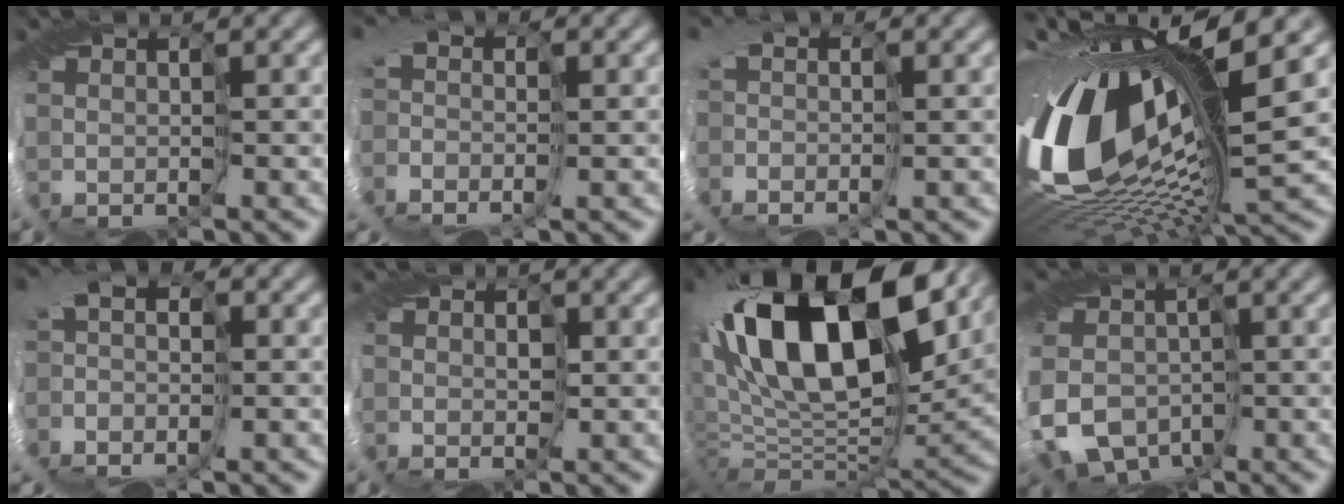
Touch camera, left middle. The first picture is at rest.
{"total": 4.9, "force": [-1.2, 3.6, 3.1], "torque": [-0.041, 0.010, -0.037]}
{"total": 2.7, "force": [-0.7, 1.6, 2.1], "torque": [-0.034, 0.008, -0.017]}
{"total": 17.2, "force": [1.2, 7.6, 15.4], "torque": [-0.320, -0.028, 0.024]}
{"total": 5.7, "force": [-2.6, 3.6, 3.6], "torque": [-0.056, 0.011, -0.051]}
{"total": 1.3, "force": [0.1, 1.2, 0.4], "torque": [-0.002, 0.000, -0.002]}
{"total": 18.7, "force": [4.7, 10.0, 15.1], "torque": [-0.273, 0.029, 0.076]}
{"total": 6.6, "force": [-2.7, 5.2, 2.9], "torque": [-0.051, -0.016, -0.060]}